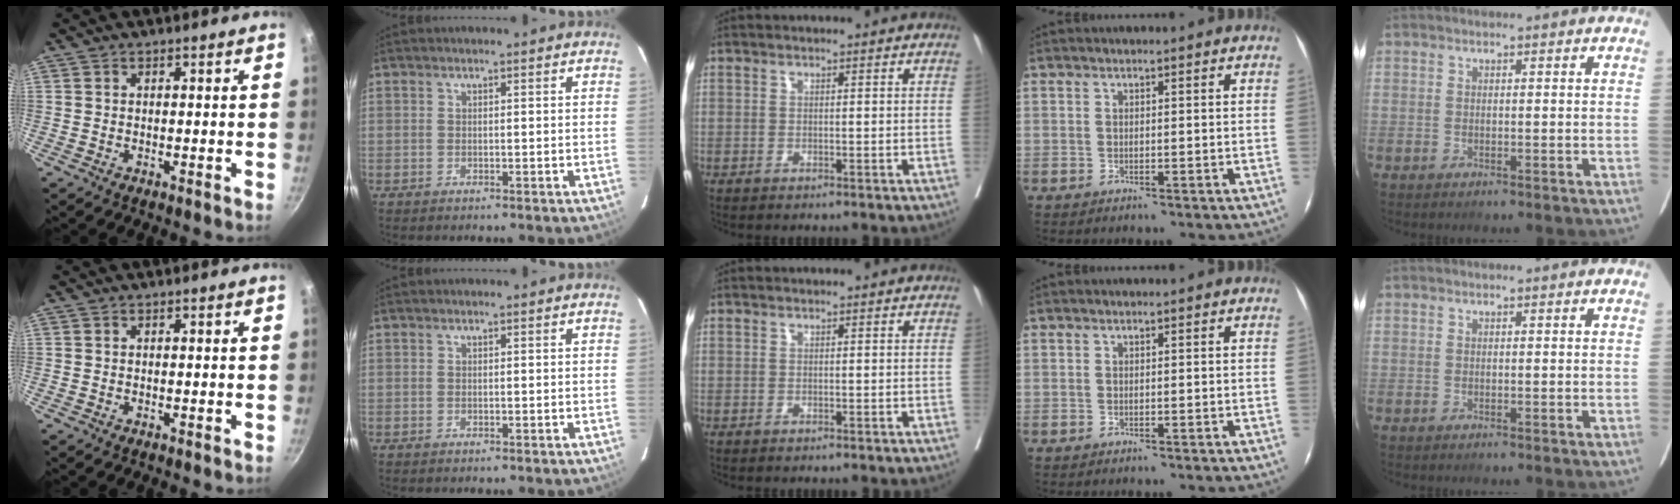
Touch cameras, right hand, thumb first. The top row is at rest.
{}